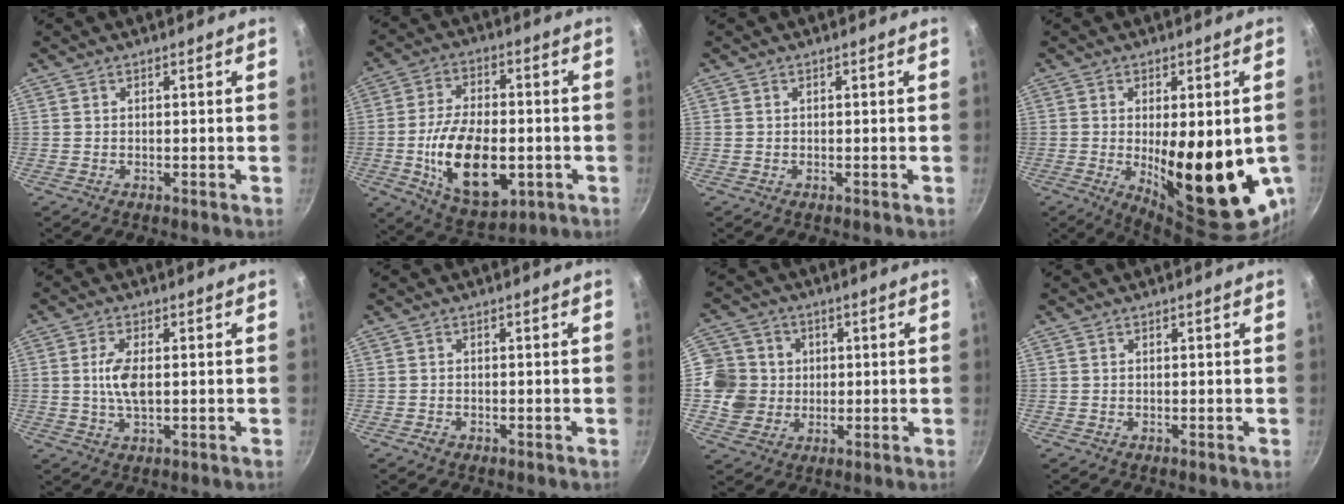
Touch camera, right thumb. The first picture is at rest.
{"total": 17.8, "force": [-3.6, 9.7, 14.4], "torque": [-0.237, 0.007, -0.051]}
{"total": 0.0}
{"total": 19.9, "force": [-2.5, 6.8, 18.5], "torque": [-0.235, -0.025, -0.022]}
{"total": 5.8, "force": [0.3, 2.6, 5.1], "torque": [-0.106, 0.001, 0.004]}
{"total": 1.1, "force": [-0.7, 0.7, 0.6], "torque": [-0.013, 0.002, -0.011]}
{"total": 10.0, "force": [0.8, 9.6, 2.7], "torque": [-0.011, 0.003, 0.006]}
{"total": 0.0}